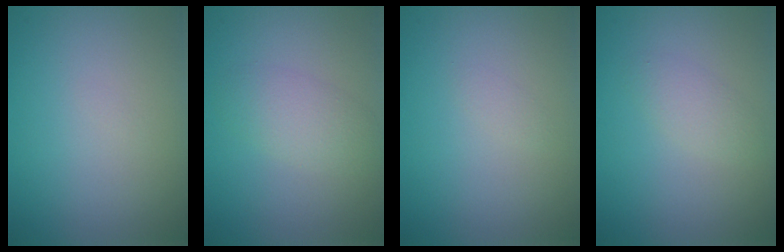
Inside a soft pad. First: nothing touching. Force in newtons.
{"total": 2.7, "press": 2.7, "slide": 0.1}
{"total": 0.5, "press": 0.5, "slide": 0.0}
{"total": 1.7, "press": 1.6, "slide": 0.0}